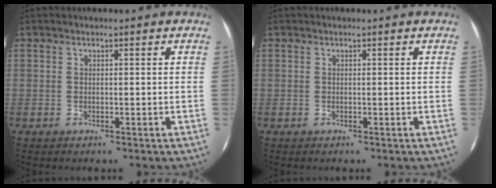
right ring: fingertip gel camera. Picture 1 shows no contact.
{"total": 0.0}